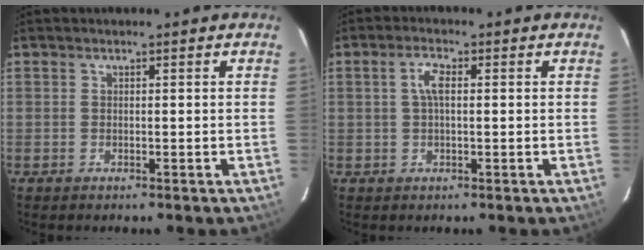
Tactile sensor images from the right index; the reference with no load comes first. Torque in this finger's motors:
{"motor_torque": [0.24, -0.14, 0.36, 0.06]}